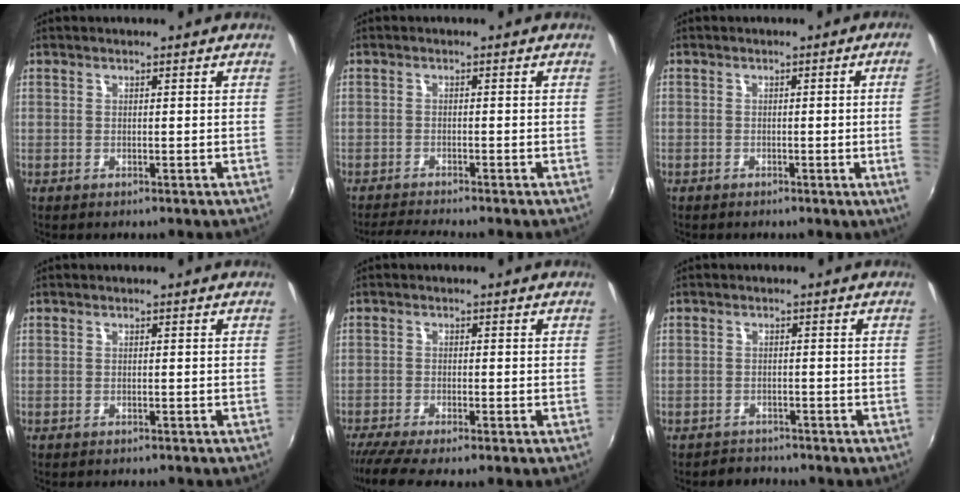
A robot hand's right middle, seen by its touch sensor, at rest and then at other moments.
{"total": 4.0, "force": [-3.7, -0.7, 1.2], "torque": [-0.039, -0.010, -0.067]}
{"total": 4.1, "force": [-0.1, -1.7, 3.8], "torque": [-0.061, -0.009, 0.004]}
{"total": 1.0, "force": [-0.9, 0.3, 0.2], "torque": [-0.007, -0.005, -0.014]}
{"total": 5.3, "force": [-4.4, 0.1, 2.9], "torque": [-0.073, -0.025, -0.079]}
{"total": 2.8, "force": [-2.4, 1.3, -0.3], "torque": [-0.007, 0.007, -0.041]}